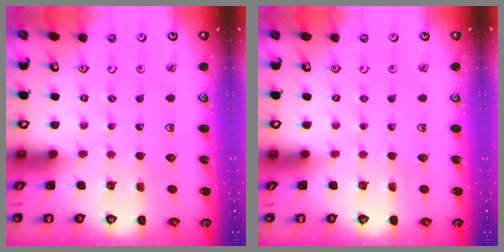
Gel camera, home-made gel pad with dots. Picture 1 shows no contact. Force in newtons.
{"total": 0.0}